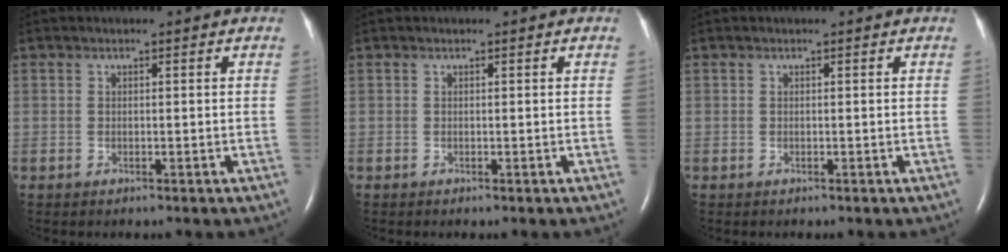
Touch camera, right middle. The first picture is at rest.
{"total": 0.0}
{"total": 0.0}